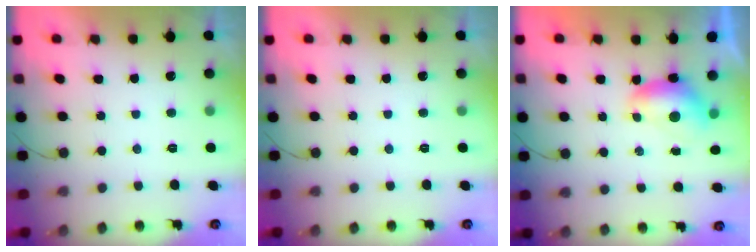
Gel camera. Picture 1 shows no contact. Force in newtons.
{"total": 0.0}
{"total": 7.0, "press": 6.9, "slide": 0.9}